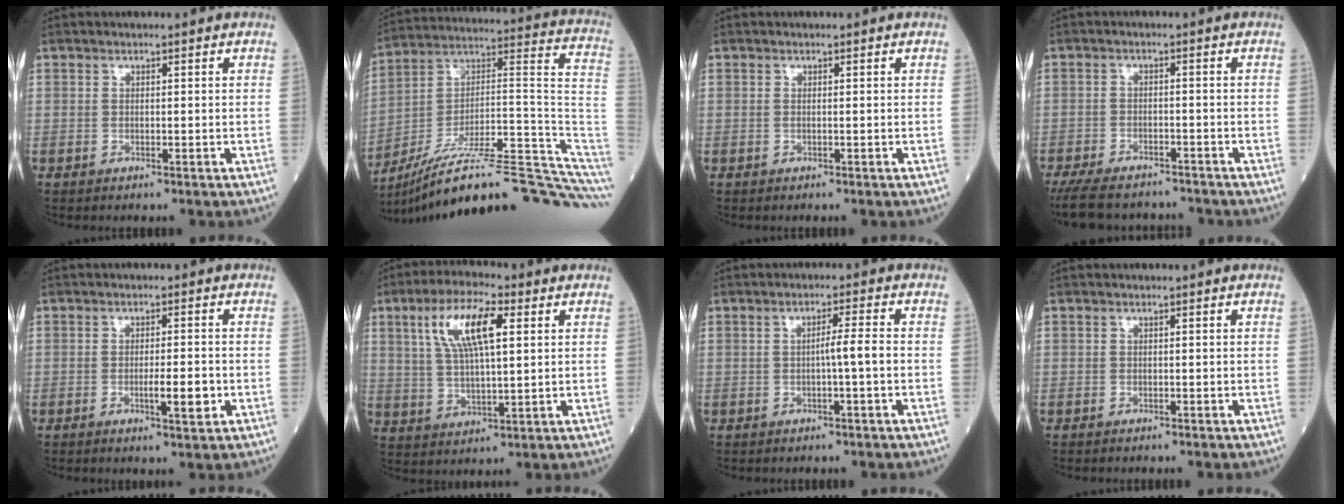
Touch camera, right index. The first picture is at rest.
{"total": 27.5, "force": [-21.7, 1.8, 16.8], "torque": [-0.161, 0.039, -0.329]}
{"total": 0.0}
{"total": 13.1, "force": [-11.4, 4.0, 5.1], "torque": [-0.115, -0.009, -0.163]}
{"total": 4.2, "force": [-1.2, 0.6, 4.0], "torque": [-0.062, -0.002, -0.014]}
{"total": 11.0, "force": [4.0, 2.8, 9.9], "torque": [-0.196, 0.016, 0.076]}
{"total": 3.1, "force": [-0.5, -0.4, 3.0], "torque": [-0.047, 0.002, -0.009]}
{"total": 0.0}